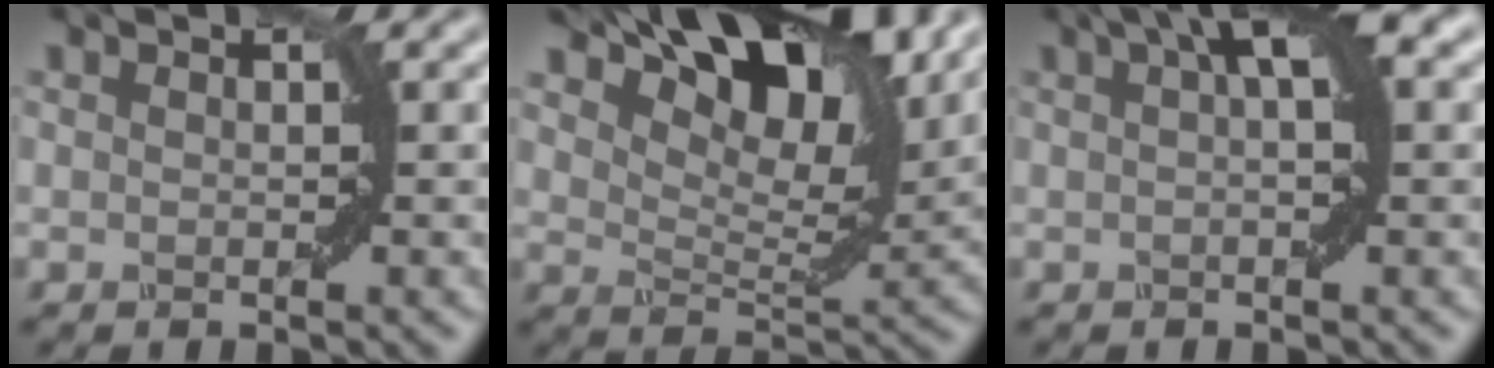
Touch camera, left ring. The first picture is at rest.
{"total": 12.7, "force": [8.7, 4.9, 7.9], "torque": [-0.126, 0.017, 0.139]}
{"total": 4.8, "force": [1.8, 1.1, 4.3], "torque": [-0.056, 0.017, 0.025]}